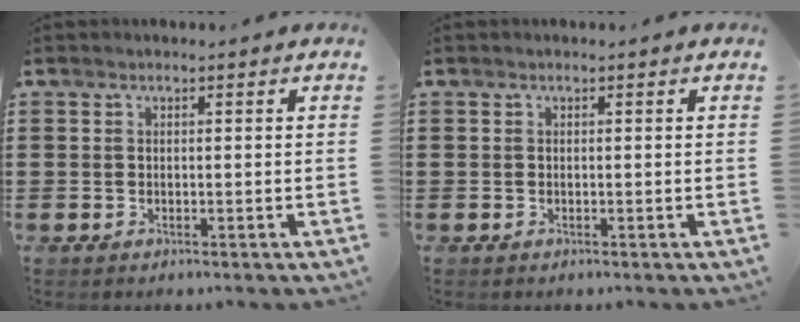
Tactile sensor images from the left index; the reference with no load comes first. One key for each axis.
{"total": 0.0}